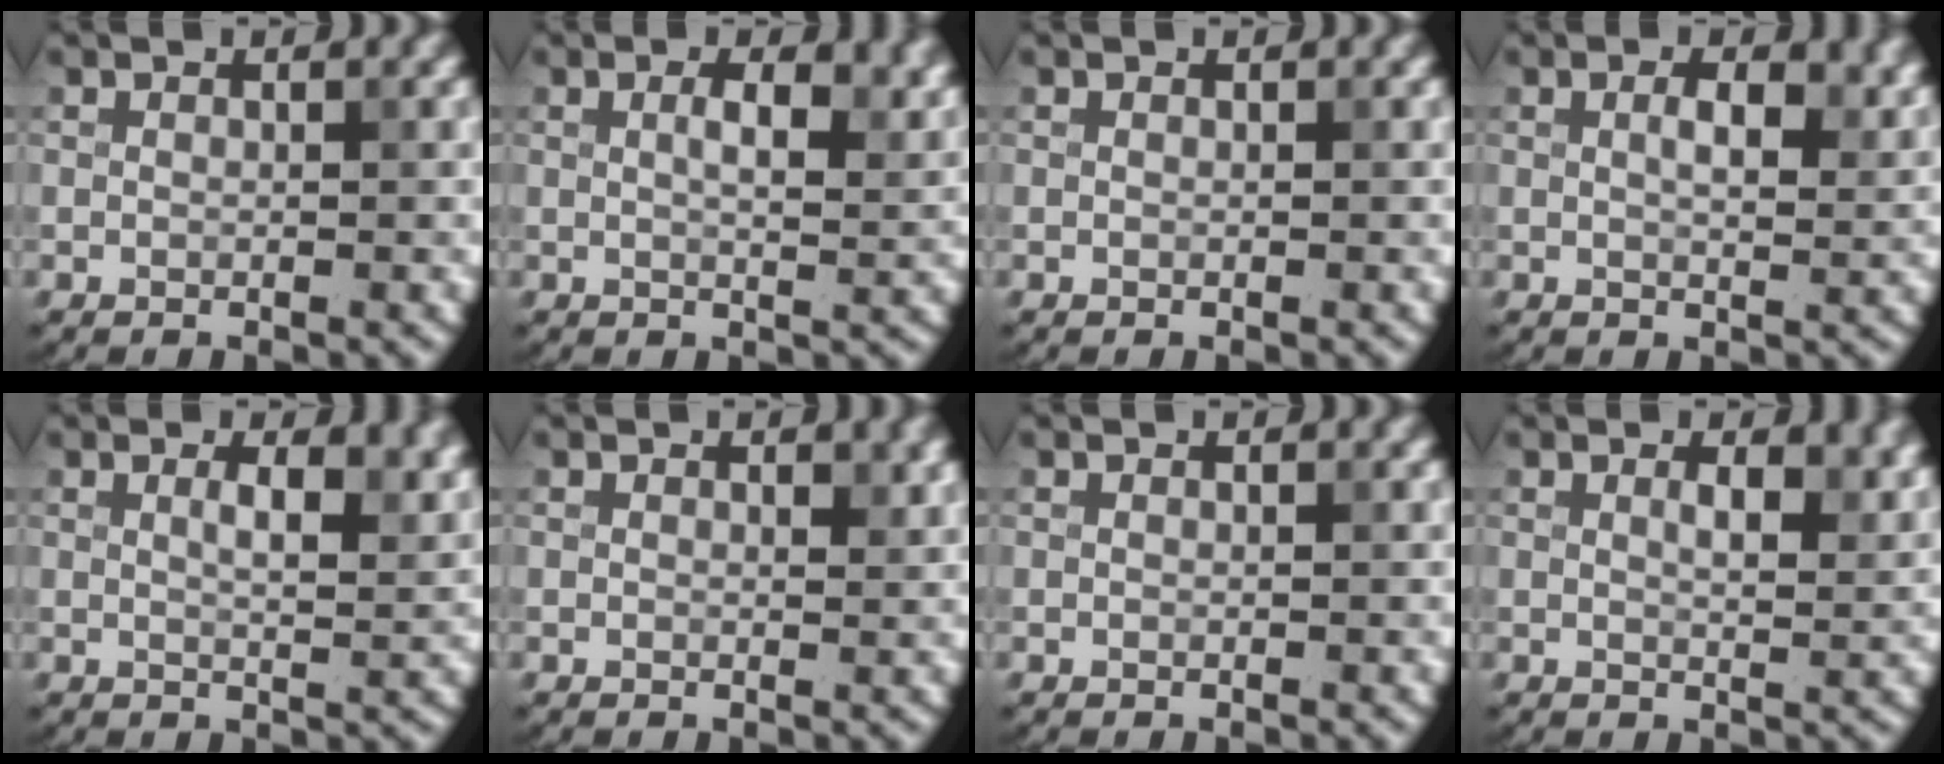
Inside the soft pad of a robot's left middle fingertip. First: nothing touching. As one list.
[{"total": 4.1, "force": [1.6, 1.7, 3.4], "torque": [-0.046, 0.005, 0.021]}, {"total": 0.0}, {"total": 3.4, "force": [1.3, 1.4, 2.7], "torque": [-0.047, 0.001, 0.021]}, {"total": 4.3, "force": [1.9, 1.7, 3.5], "torque": [-0.041, 0.004, 0.025]}, {"total": 0.8, "force": [0.4, 0.4, 0.6], "torque": [-0.005, -0.003, 0.006]}, {"total": 0.0}, {"total": 3.1, "force": [1.5, 1.2, 2.5], "torque": [-0.030, 0.000, 0.025]}]